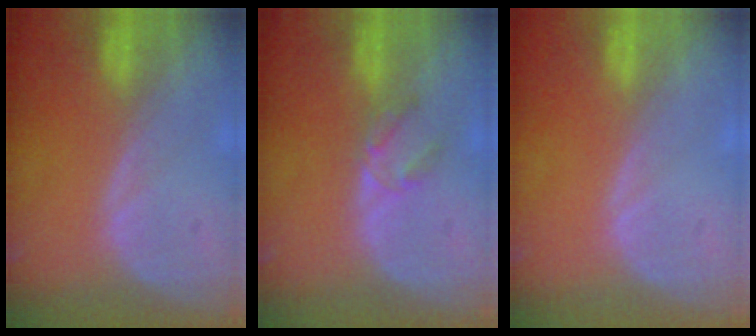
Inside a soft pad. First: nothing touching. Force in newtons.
{"total": 2.7, "press": 2.5, "slide": 1.0}
{"total": 0.0}